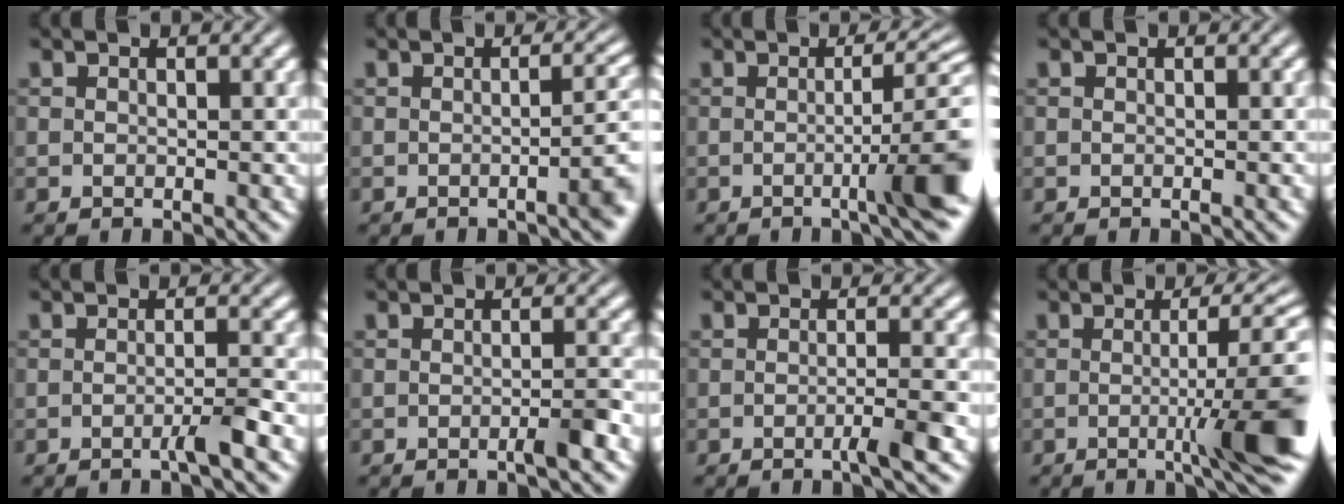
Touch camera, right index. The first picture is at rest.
{"total": 3.0, "force": [-0.9, 0.3, 2.9], "torque": [-0.030, 0.007, -0.017]}
{"total": 5.5, "force": [-1.0, 0.4, 5.4], "torque": [-0.066, 0.006, -0.020]}
{"total": 0.0}
{"total": 1.8, "force": [-1.0, -0.3, 1.4], "torque": [-0.017, 0.003, -0.022]}
{"total": 1.6, "force": [-0.9, -0.2, 1.4], "torque": [-0.018, 0.003, -0.018]}
{"total": 2.3, "force": [-1.1, -0.4, 1.9], "torque": [-0.029, -0.001, -0.021]}
{"total": 7.4, "force": [-1.5, 0.7, 7.2], "torque": [-0.091, 0.002, -0.027]}